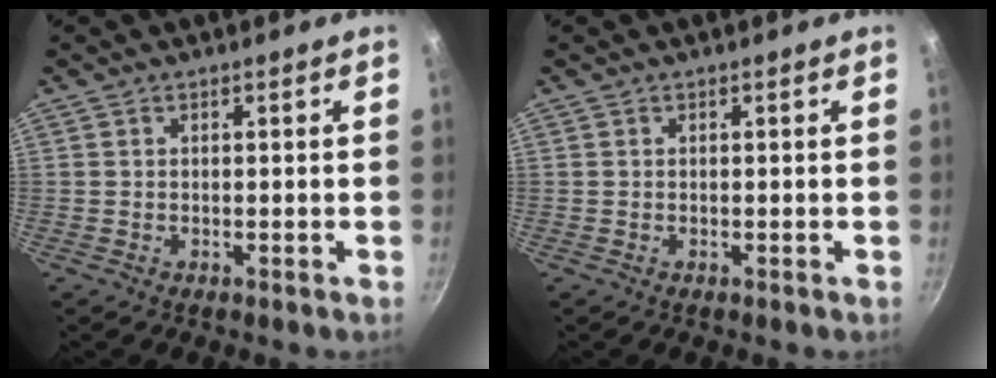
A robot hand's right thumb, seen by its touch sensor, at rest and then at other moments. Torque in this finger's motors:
{"motor_torque": [0.00, 0.00, -0.13, -0.13, 0.00]}